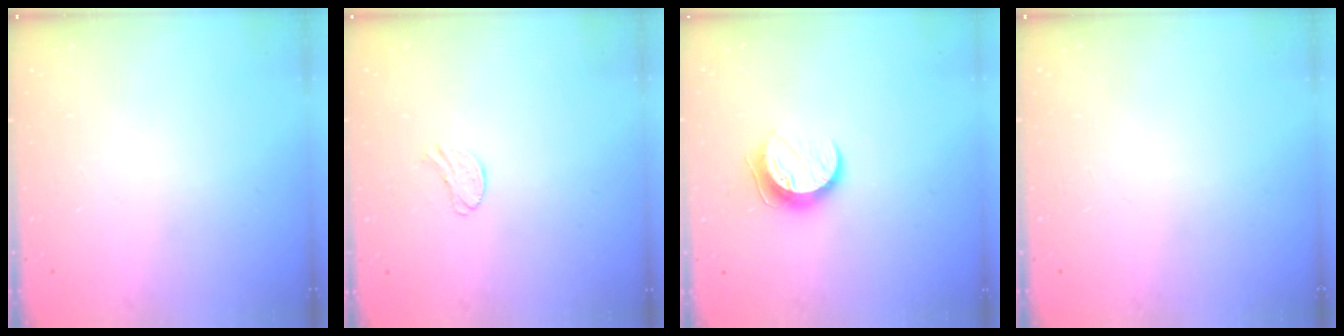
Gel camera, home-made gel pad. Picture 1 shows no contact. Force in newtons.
{"total": 5.3, "press": 5.3, "slide": 0.5}
{"total": 9.0, "press": 8.9, "slide": 0.7}
{"total": 0.0}